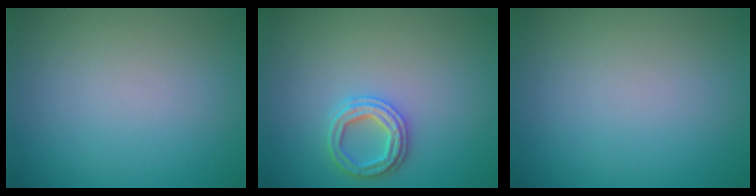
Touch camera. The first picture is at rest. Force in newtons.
{"total": 2.7, "press": 2.7, "slide": 0.5}
{"total": 0.0}